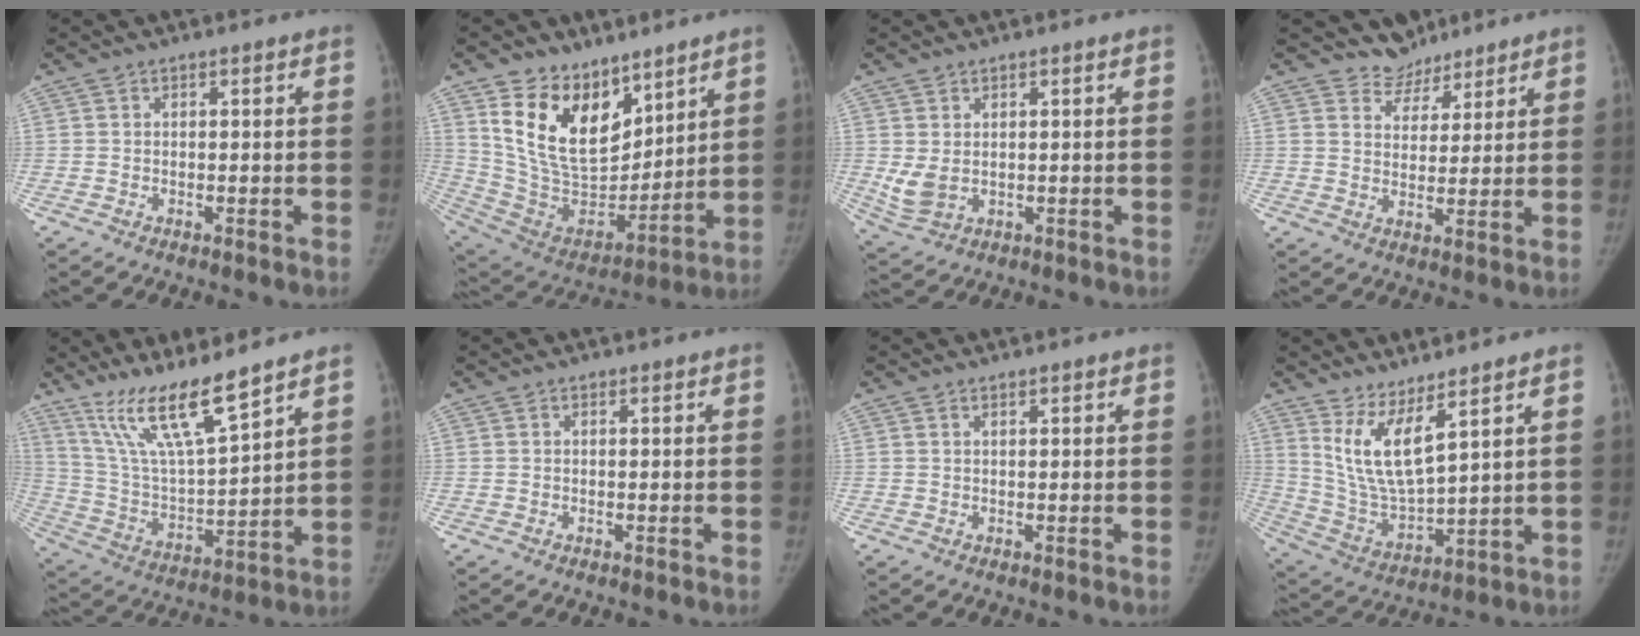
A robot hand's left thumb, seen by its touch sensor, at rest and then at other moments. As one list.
[{"total": 19.5, "force": [11.2, 11.7, 10.9], "torque": [-0.147, -0.065, 0.228]}, {"total": 4.3, "force": [0.6, 3.0, 2.9], "torque": [-0.062, -0.010, 0.025]}, {"total": 5.6, "force": [4.7, 2.9, -0.8], "torque": [0.042, -0.043, 0.079]}, {"total": 15.0, "force": [11.5, 1.9, 9.5], "torque": [-0.167, -0.068, 0.229]}, {"total": 0.0}, {"total": 0.6, "force": [0.5, 0.2, 0.3], "torque": [-0.007, -0.003, 0.008]}, {"total": 10.0, "force": [6.3, 2.3, 7.4], "torque": [-0.141, -0.063, 0.150]}]